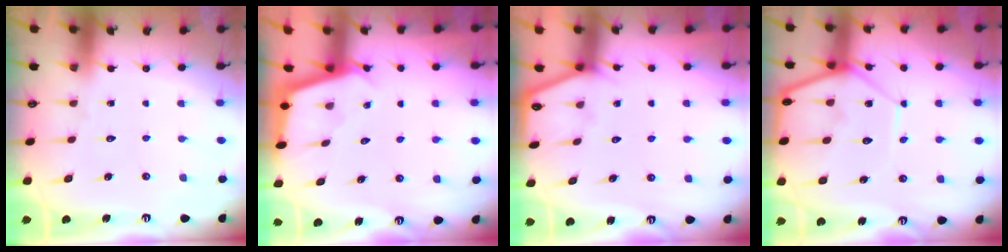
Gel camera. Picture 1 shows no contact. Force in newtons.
{"total": 2.1, "press": 2.1, "slide": 0.2}
{"total": 2.4, "press": 2.4, "slide": 0.4}
{"total": 10.3, "press": 10.3, "slide": 0.7}